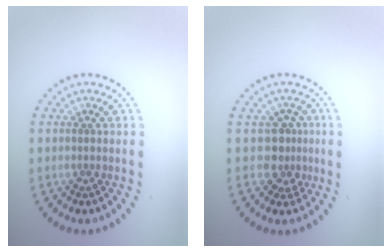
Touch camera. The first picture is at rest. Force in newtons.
{"total": 2.5, "press": 1.8, "slide": 1.7}